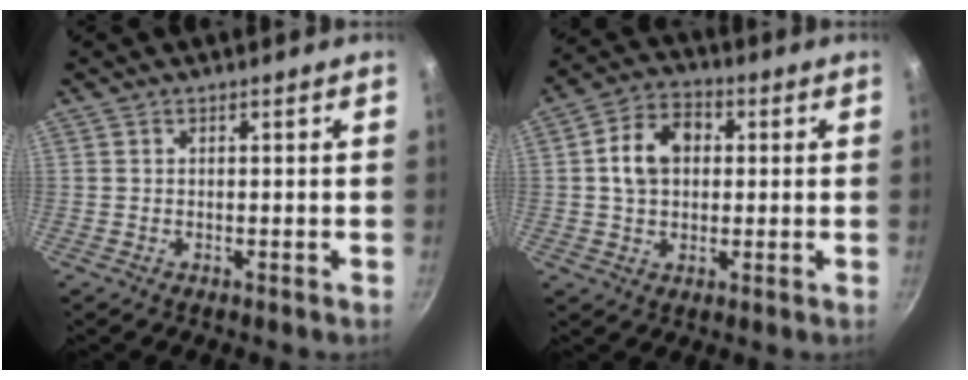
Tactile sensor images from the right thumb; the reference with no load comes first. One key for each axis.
{"total": 9.8, "fx": 1.5, "fy": 7.2, "fz": 6.5, "tx": -0.088, "ty": 0.018, "tz": 0.017}